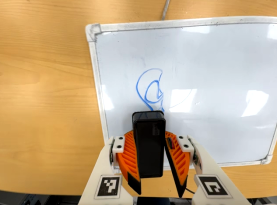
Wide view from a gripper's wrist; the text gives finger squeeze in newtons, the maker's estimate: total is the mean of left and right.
{"total": 8.5, "left": 9.3, "right": 7.7}